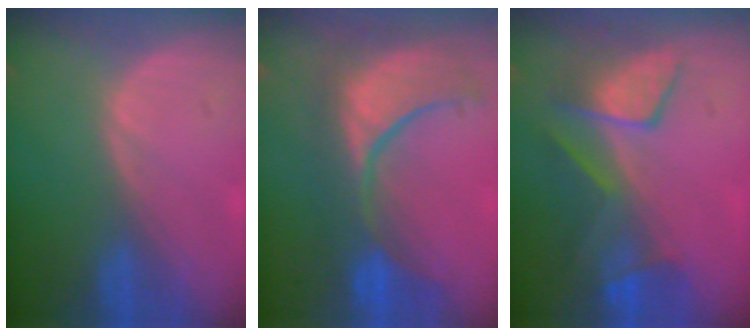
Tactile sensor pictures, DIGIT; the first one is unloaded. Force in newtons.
{"total": 11.9, "press": 10.8, "slide": 4.8}
{"total": 7.5, "press": 7.4, "slide": 1.1}